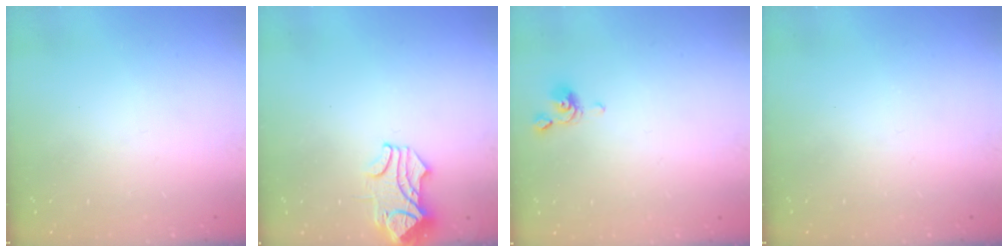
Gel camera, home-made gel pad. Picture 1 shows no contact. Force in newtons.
{"total": 1.2, "press": 0.0, "slide": 1.2}
{"total": 1.9, "press": 1.8, "slide": 0.6}
{"total": 0.0}